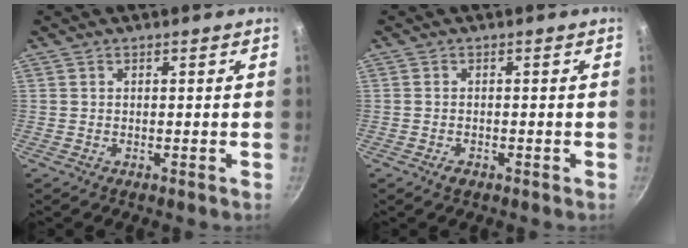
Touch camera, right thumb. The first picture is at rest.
{"total": 1.5, "force": [-0.9, 0.8, 0.7], "torque": [-0.016, 0.005, -0.015]}